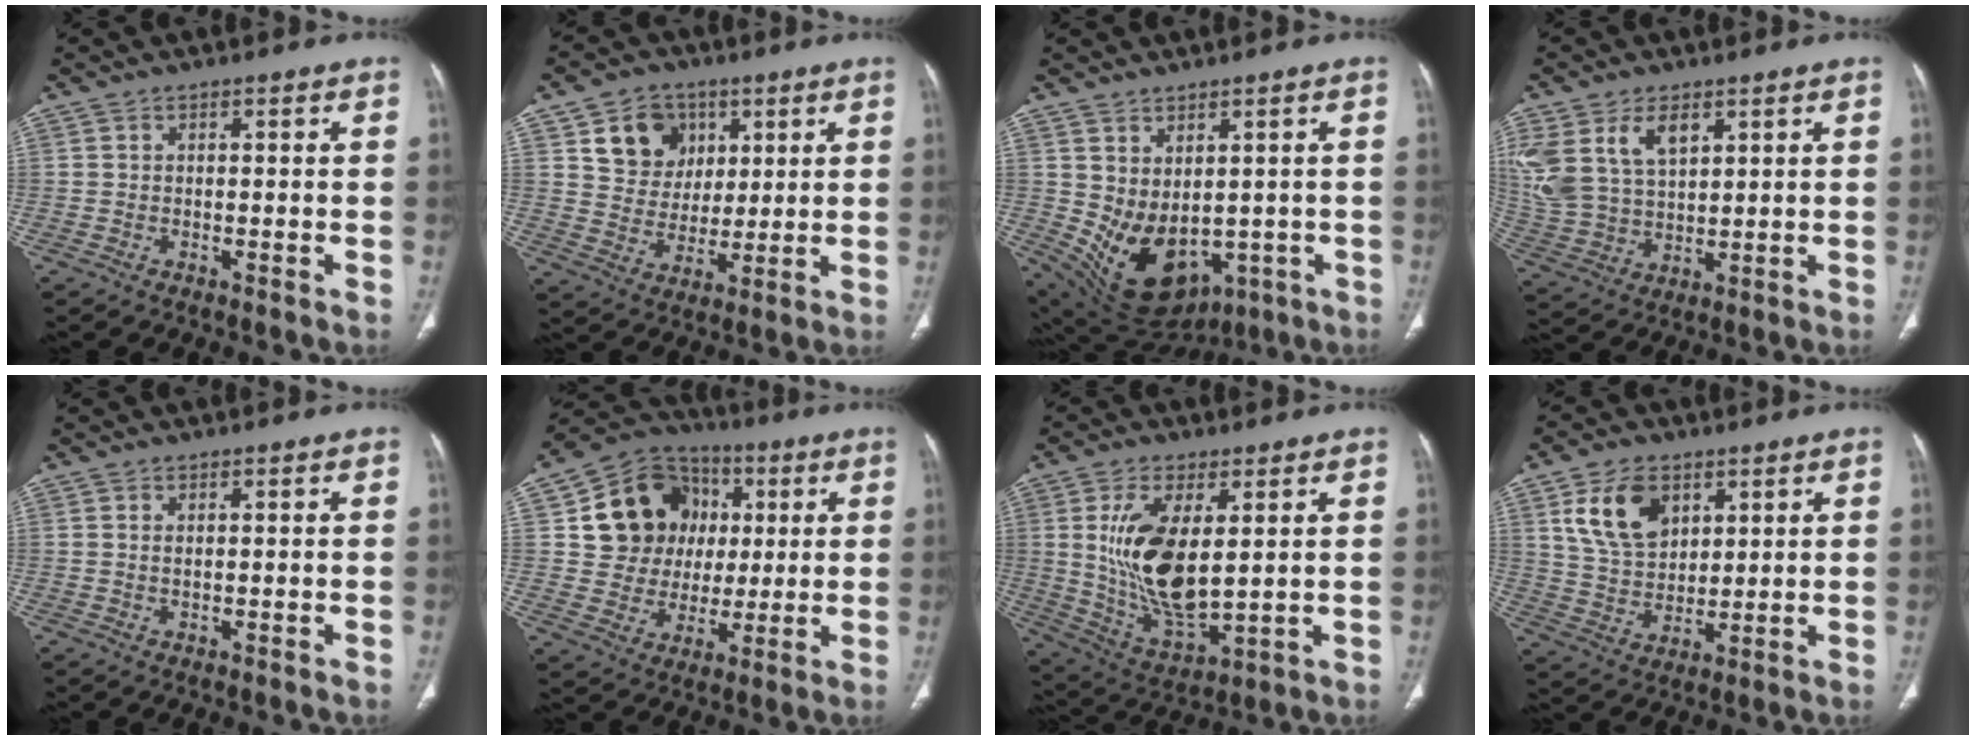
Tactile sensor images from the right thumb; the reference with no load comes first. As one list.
[{"total": 11.0, "force": [4.6, 9.1, 4.0], "torque": [-0.030, -0.017, 0.085]}, {"total": 14.1, "force": [-1.5, 9.5, 10.3], "torque": [-0.161, -0.011, 0.019]}, {"total": 14.1, "force": [6.2, 8.6, 9.3], "torque": [-0.198, -0.012, 0.137]}, {"total": 0.7, "force": [0.2, 0.3, 0.6], "torque": [-0.013, 0.000, 0.006]}, {"total": 16.5, "force": [3.4, 14.6, 6.9], "torque": [-0.077, 0.015, 0.065]}, {"total": 15.7, "force": [2.8, 7.2, 13.7], "torque": [-0.255, -0.025, 0.069]}, {"total": 11.6, "force": [5.2, 7.6, 7.1], "torque": [-0.109, -0.020, 0.106]}]